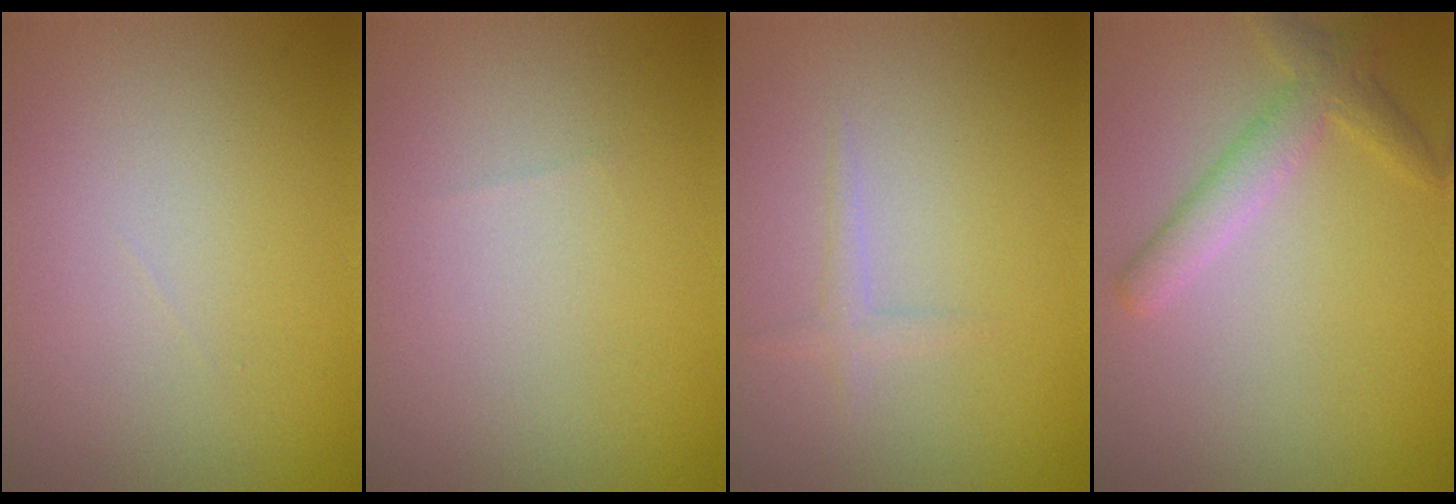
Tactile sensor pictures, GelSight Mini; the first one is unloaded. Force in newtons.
{"total": 0.0}
{"total": 1.0, "press": 1.0, "slide": 0.1}
{"total": 2.9, "press": 2.9, "slide": 0.1}